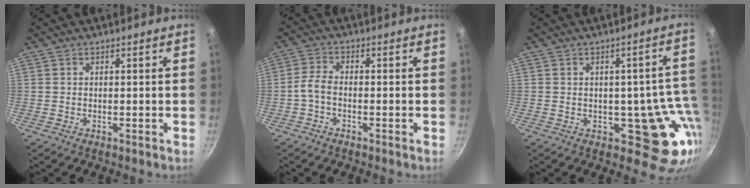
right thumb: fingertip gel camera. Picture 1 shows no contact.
{"total": 3.2, "force": [-1.5, 1.7, 2.3], "torque": [-0.058, 0.018, -0.040]}
{"total": 11.2, "force": [-1.1, 7.6, 8.2], "torque": [-0.023, 0.009, -0.006]}